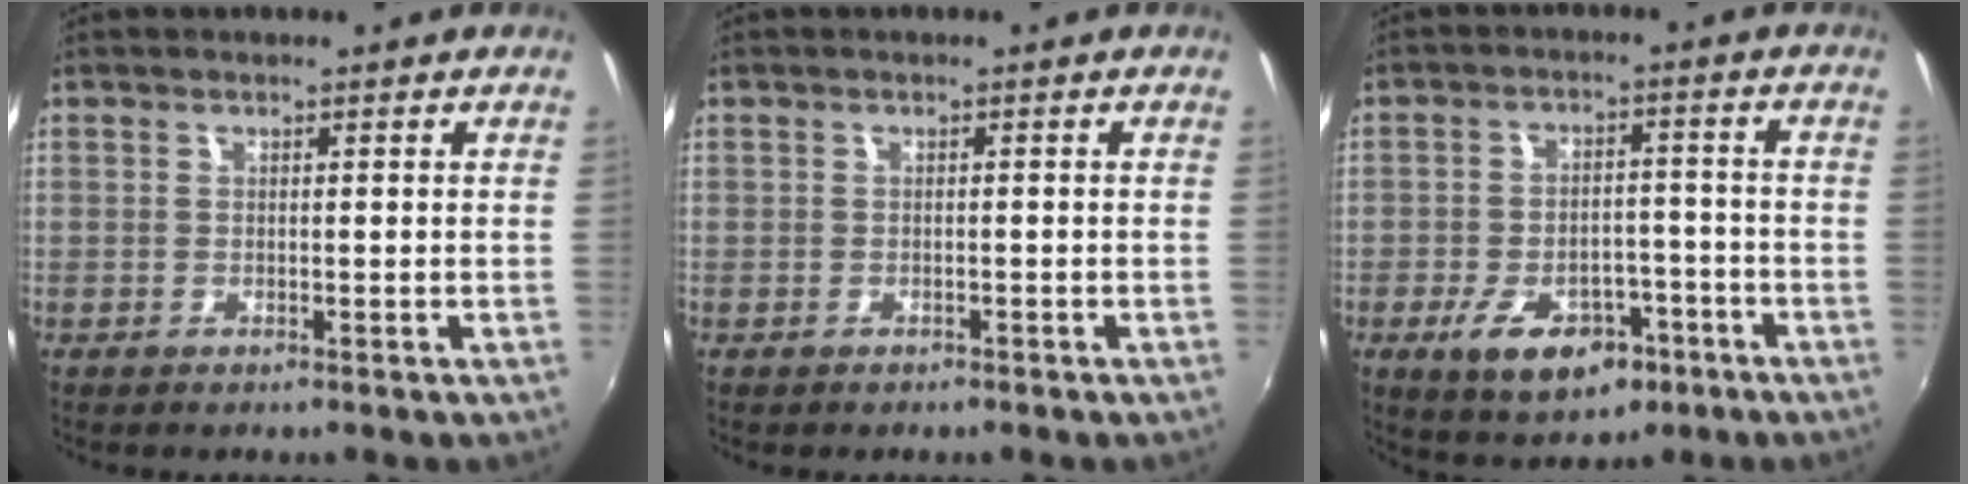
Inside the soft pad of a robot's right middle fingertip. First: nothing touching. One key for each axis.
{"total": 1.0, "fx": -0.7, "fy": 0.7, "fz": 0.2, "tx": -0.006, "ty": 0.000, "tz": -0.009}
{"total": 11.7, "fx": -6.2, "fy": 6.7, "fz": 7.3, "tx": -0.147, "ty": 0.000, "tz": -0.083}